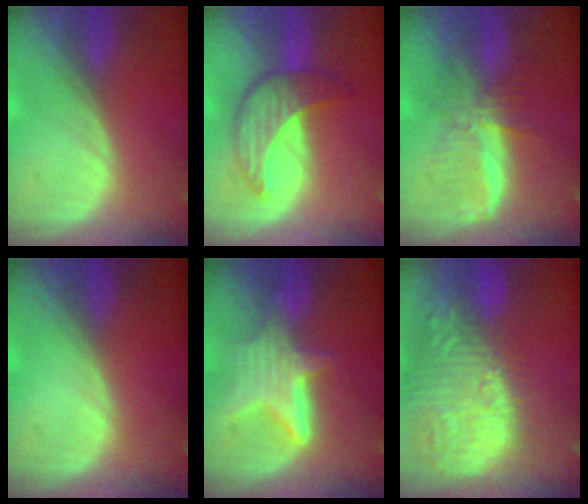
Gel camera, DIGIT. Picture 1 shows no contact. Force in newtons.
{"total": 7.3, "press": 7.2, "slide": 0.8}
{"total": 6.5, "press": 6.3, "slide": 1.6}
{"total": 0.0}
{"total": 6.5, "press": 6.4, "slide": 1.0}
{"total": 15.8, "press": 13.2, "slide": 8.7}